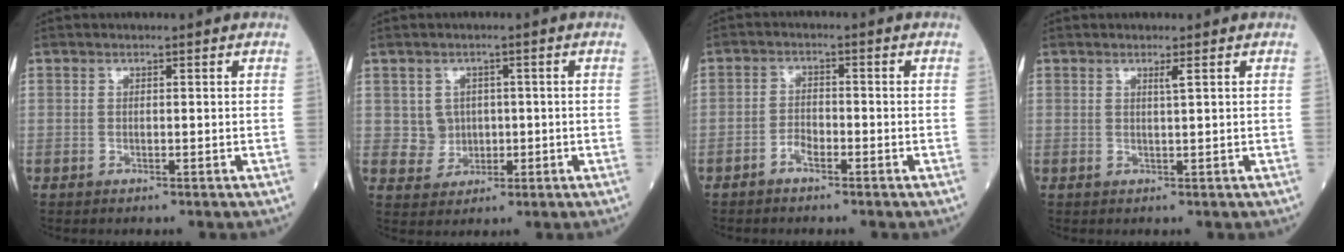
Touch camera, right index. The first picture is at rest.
{"total": 3.7, "force": [0.6, 3.6, 0.5], "torque": [0.002, 0.009, 0.017]}
{"total": 2.3, "force": [-1.6, 1.0, 1.3], "torque": [-0.021, 0.005, -0.030]}
{"total": 1.1, "force": [0.7, -0.3, 0.7], "torque": [-0.018, -0.004, 0.017]}